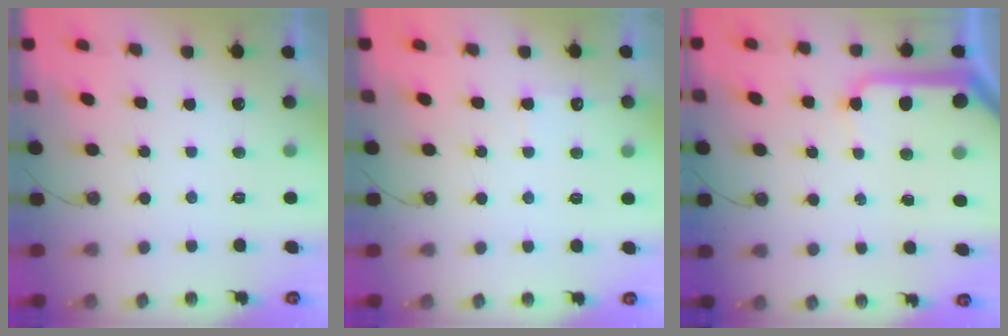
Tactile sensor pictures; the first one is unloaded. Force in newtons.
{"total": 4.4, "press": 4.4, "slide": 0.4}
{"total": 13.8, "press": 13.7, "slide": 1.7}